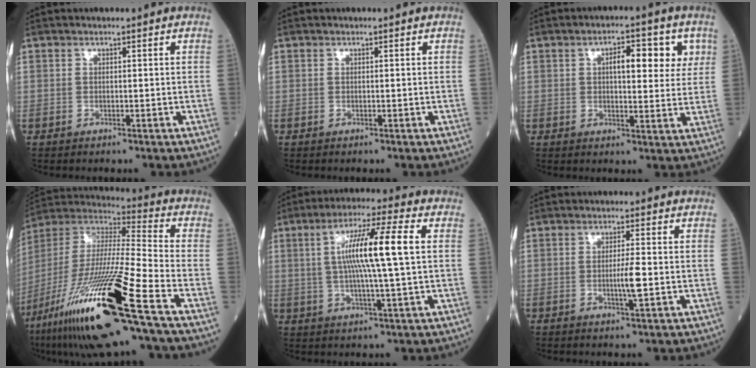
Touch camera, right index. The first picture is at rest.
{"total": 0.0}
{"total": 7.5, "force": [2.7, 2.9, 6.3], "torque": [-0.080, 0.015, 0.034]}
{"total": 27.5, "force": [-14.9, 0.9, 23.1], "torque": [-0.468, -0.062, -0.281]}
{"total": 11.4, "force": [1.5, -0.2, 11.3], "torque": [-0.205, 0.013, 0.024]}
{"total": 3.3, "force": [-0.6, -0.1, 3.3], "torque": [-0.059, -0.005, -0.010]}